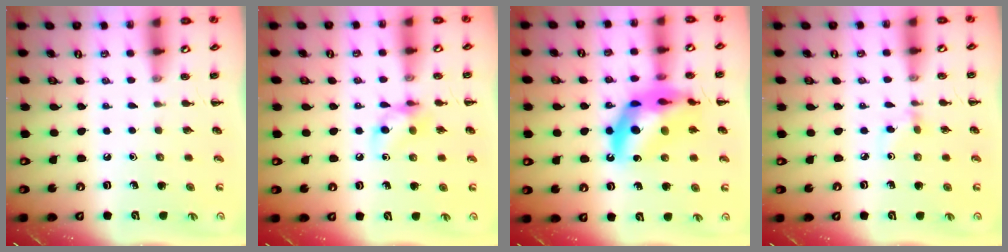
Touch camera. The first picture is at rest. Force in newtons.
{"total": 8.1, "press": 8.0, "slide": 0.7}
{"total": 17.1, "press": 16.6, "slide": 4.3}
{"total": 2.7, "press": 2.4, "slide": 1.1}